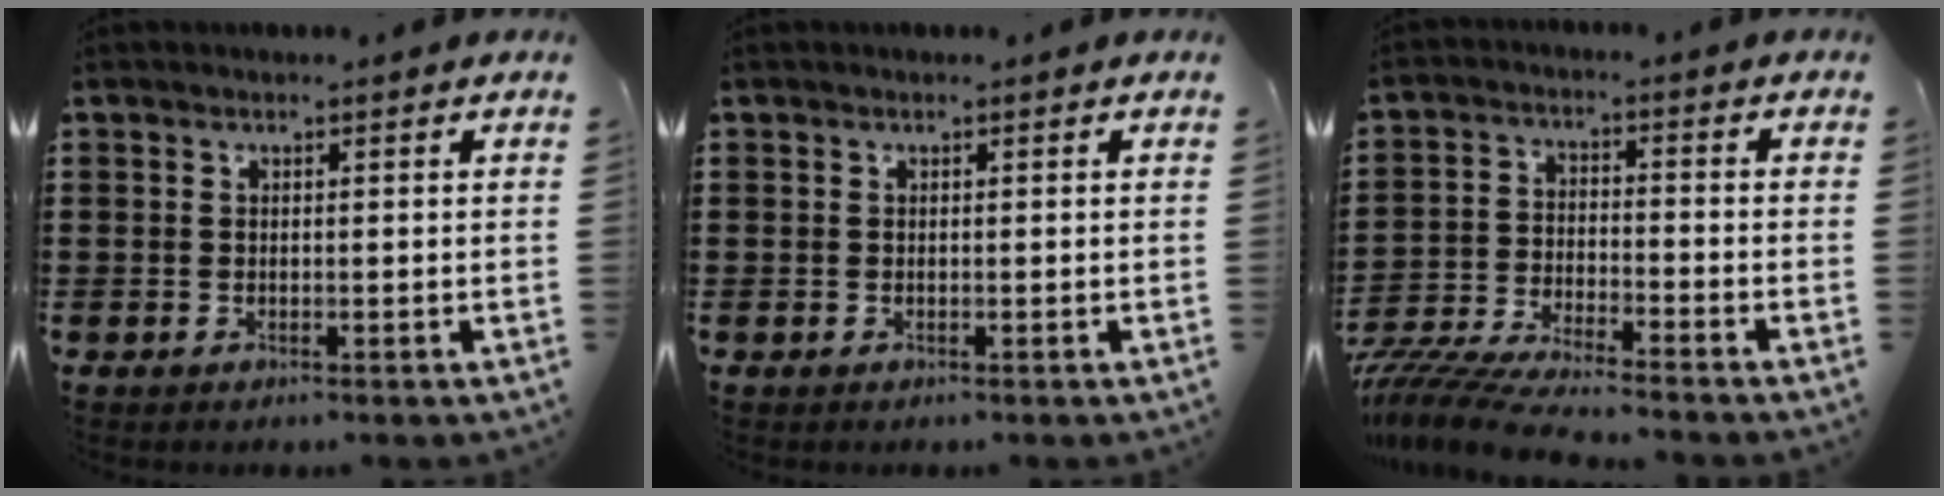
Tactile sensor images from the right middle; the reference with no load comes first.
{"total": 0.0}
{"total": 6.8, "force": [-6.6, 0.0, 1.7], "torque": [-0.048, -0.009, -0.134]}